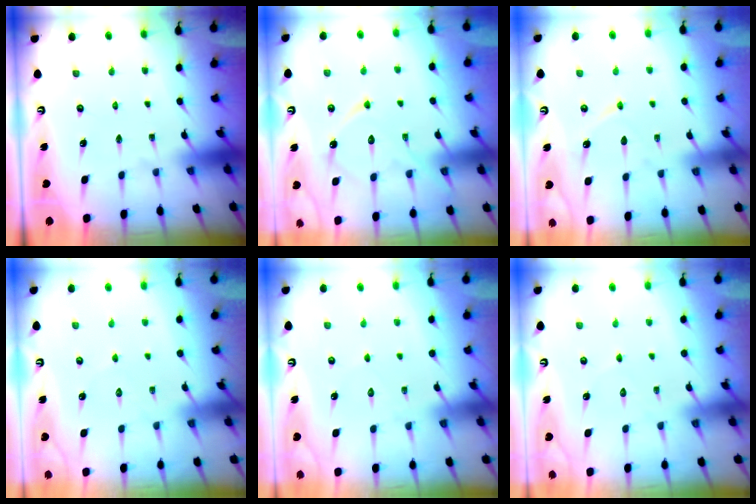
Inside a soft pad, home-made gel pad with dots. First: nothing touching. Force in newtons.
{"total": 13.0, "press": 12.9, "slide": 0.9}
{"total": 5.2, "press": 5.2, "slide": 0.7}
{"total": 4.0, "press": 4.0, "slide": 0.5}
{"total": 5.4, "press": 5.4, "slide": 0.7}
{"total": 4.1, "press": 4.1, "slide": 0.5}